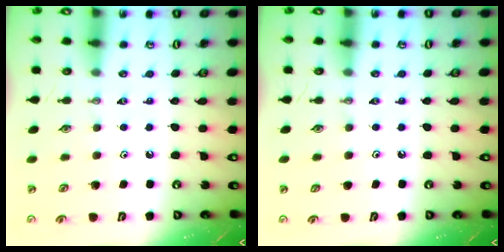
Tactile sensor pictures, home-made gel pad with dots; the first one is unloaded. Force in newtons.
{"total": 1.4, "press": 0.2, "slide": 1.4}